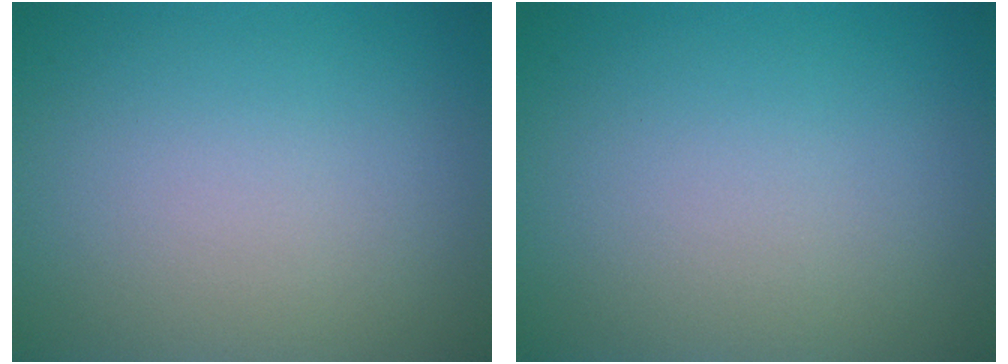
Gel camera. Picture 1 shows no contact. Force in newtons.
{"total": 0.0}